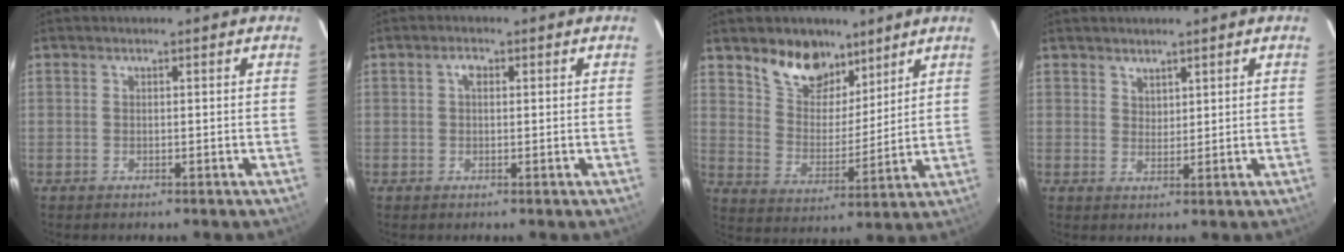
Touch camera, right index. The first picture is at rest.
{"total": 1.6, "force": [0.4, 1.0, 1.2], "torque": [-0.022, 0.008, 0.004]}
{"total": 11.7, "force": [8.3, 6.8, 4.7], "torque": [-0.089, 0.009, 0.154]}
{"total": 2.2, "force": [1.8, 1.3, 0.3], "torque": [0.002, 0.003, 0.032]}